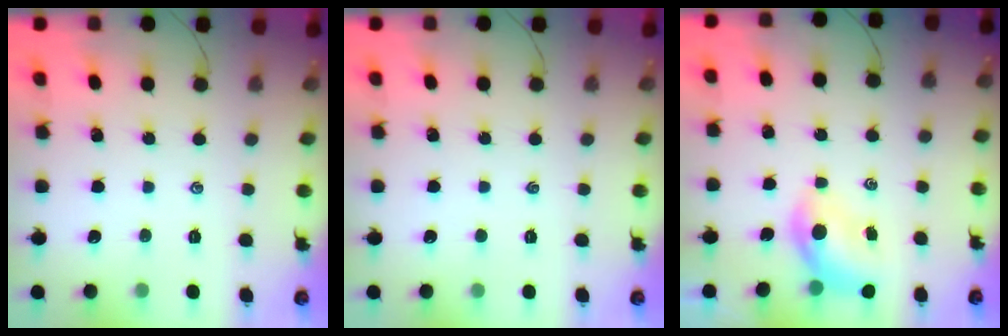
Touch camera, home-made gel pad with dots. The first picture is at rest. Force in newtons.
{"total": 0.0}
{"total": 5.7, "press": 5.6, "slide": 0.9}